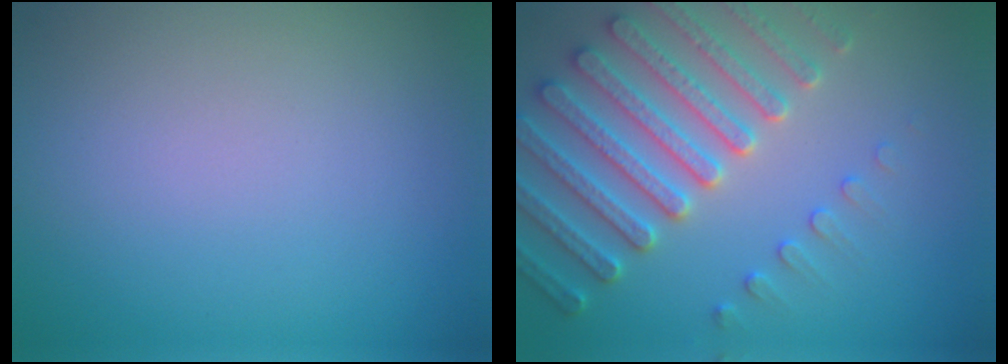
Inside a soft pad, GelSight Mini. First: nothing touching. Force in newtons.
{"total": 6.7, "press": 6.5, "slide": 1.6}